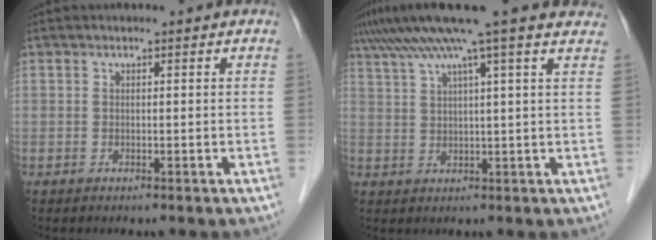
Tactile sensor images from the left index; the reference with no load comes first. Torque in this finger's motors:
{"motor_torque": [1.00, -1.14, 0.61, 0.21]}